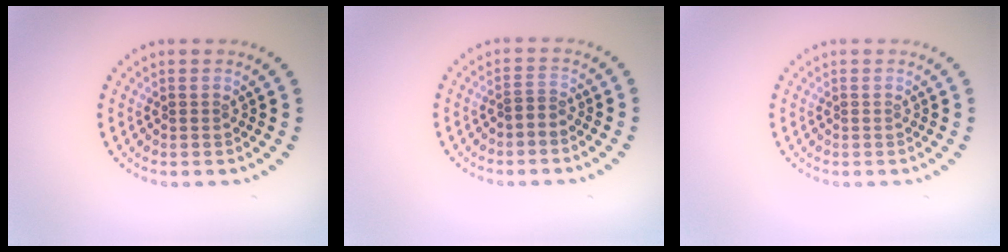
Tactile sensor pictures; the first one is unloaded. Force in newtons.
{"total": 0.9, "press": 0.6, "slide": 0.6}
{"total": 0.0}